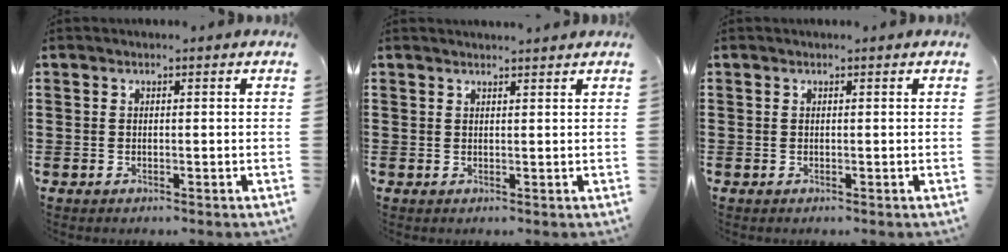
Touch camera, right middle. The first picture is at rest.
{"total": 0.9, "force": [0.9, -0.1, 0.1], "torque": [-0.004, -0.002, 0.018]}
{"total": 0.0}